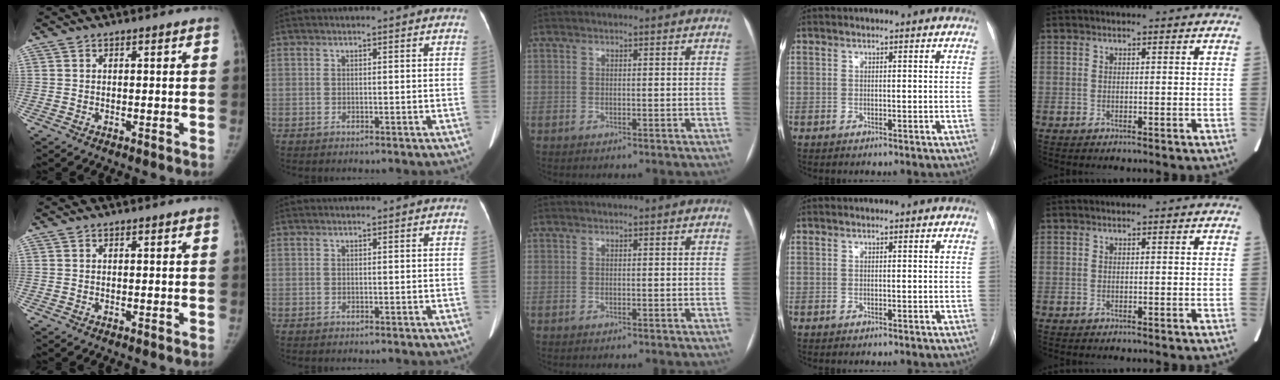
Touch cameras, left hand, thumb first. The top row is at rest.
{}